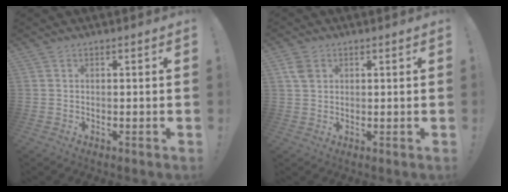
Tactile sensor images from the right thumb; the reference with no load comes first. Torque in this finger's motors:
{"motor_torque": [0.00, 0.00, 0.16, -0.05, 0.00]}